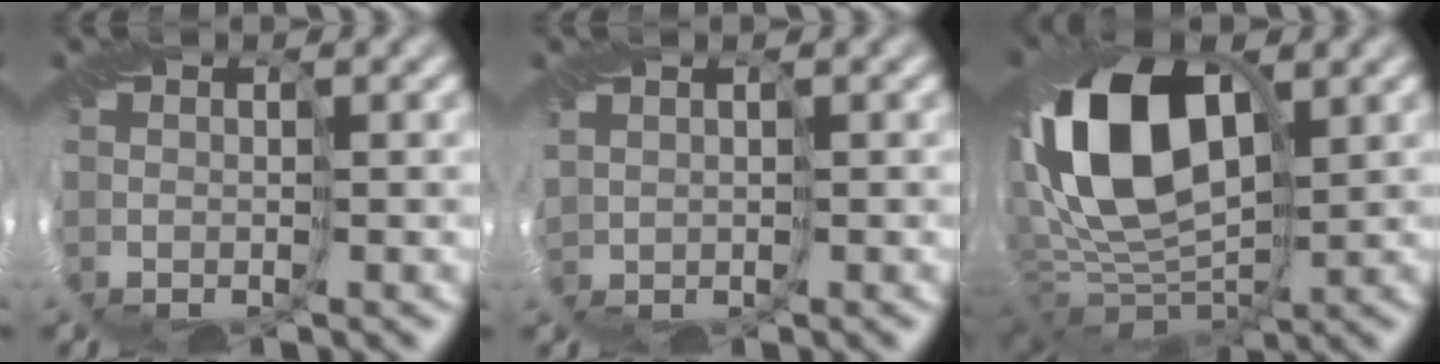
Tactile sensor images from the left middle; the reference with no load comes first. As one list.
[{"total": 0.8, "force": [0.5, 0.6, 0.1], "torque": [-0.010, -0.001, 0.014]}, {"total": 15.0, "force": [1.2, 9.1, 11.8], "torque": [-0.243, -0.001, 0.015]}]